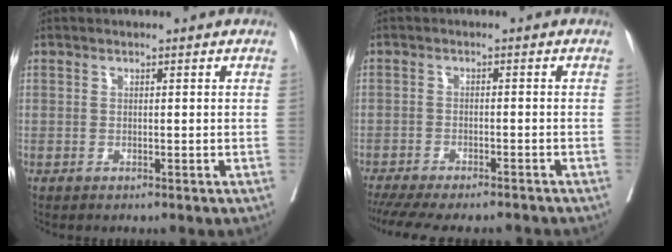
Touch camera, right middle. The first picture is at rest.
{"total": 14.1, "force": [-12.4, 2.9, 6.2], "torque": [-0.130, -0.022, -0.170]}